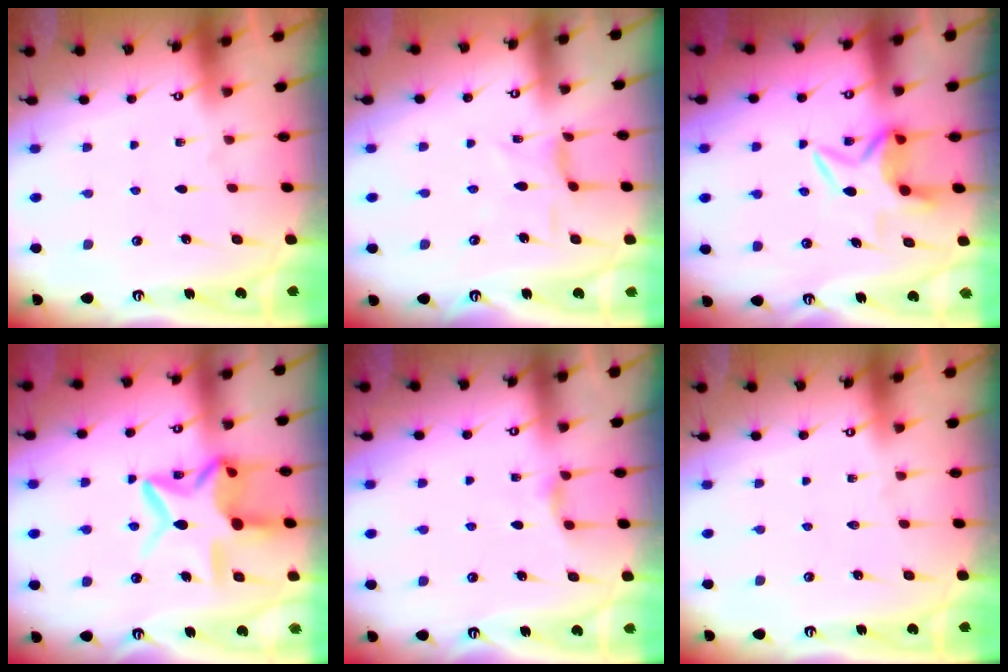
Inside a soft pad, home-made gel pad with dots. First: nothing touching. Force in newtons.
{"total": 2.5, "press": 2.5, "slide": 0.4}
{"total": 6.7, "press": 6.6, "slide": 1.0}
{"total": 15.7, "press": 15.6, "slide": 1.2}
{"total": 2.6, "press": 2.5, "slide": 0.4}
{"total": 0.0}